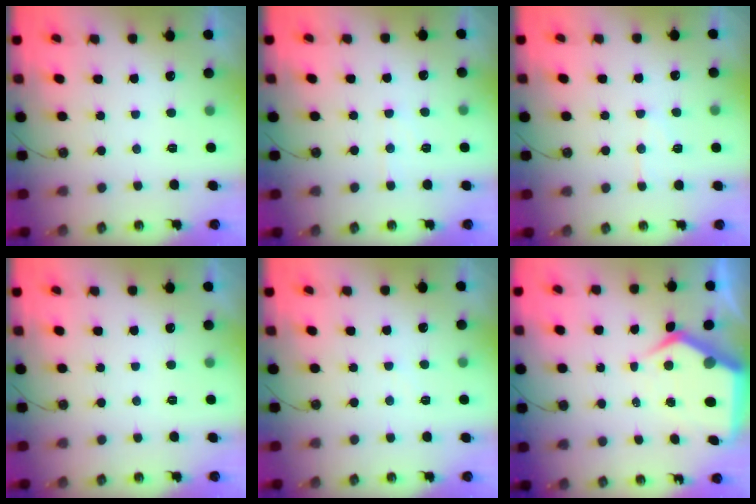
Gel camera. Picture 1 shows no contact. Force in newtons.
{"total": 4.4, "press": 4.3, "slide": 0.6}
{"total": 7.1, "press": 7.1, "slide": 0.5}
{"total": 0.0}
{"total": 2.2, "press": 2.2, "slide": 0.4}
{"total": 9.4, "press": 9.3, "slide": 1.1}